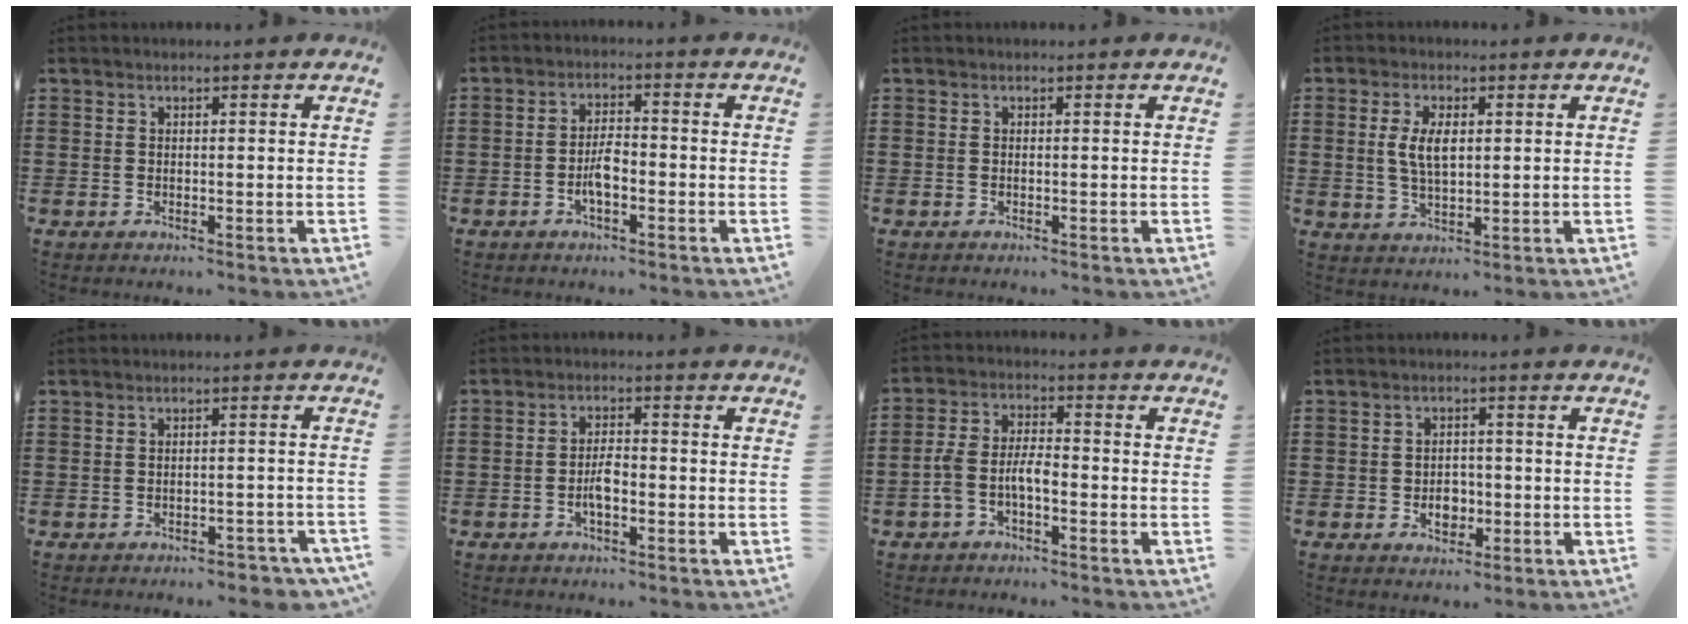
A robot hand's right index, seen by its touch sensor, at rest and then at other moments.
{"total": 3.9, "force": [-1.4, 1.5, 3.3], "torque": [-0.072, 0.002, -0.031]}
{"total": 0.0}
{"total": 5.1, "force": [0.6, 2.3, 4.4], "torque": [-0.091, 0.008, 0.010]}
{"total": 2.1, "force": [-2.0, 0.3, 0.6], "torque": [-0.015, 0.000, -0.042]}
{"total": 3.2, "force": [-1.2, 1.2, 2.7], "torque": [-0.063, 0.001, -0.028]}
{"total": 4.9, "force": [-2.1, 2.1, 3.9], "torque": [-0.096, 0.003, -0.047]}
{"total": 3.2, "force": [-0.9, 2.6, 1.7], "torque": [-0.028, 0.000, -0.020]}